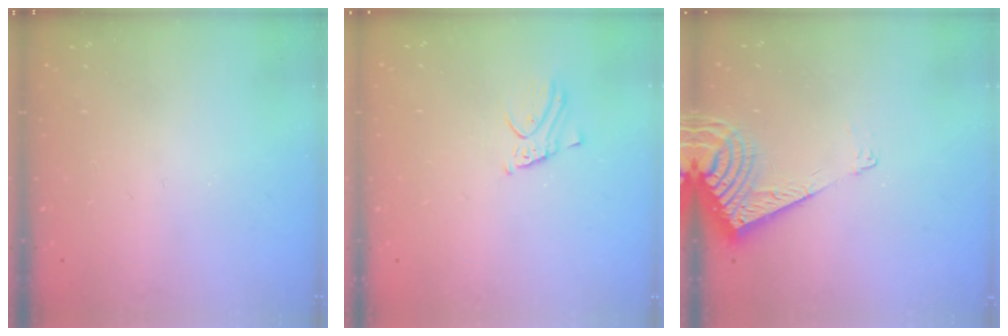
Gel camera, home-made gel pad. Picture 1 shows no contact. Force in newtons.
{"total": 2.8, "press": 2.8, "slide": 0.1}
{"total": 9.1, "press": 9.1, "slide": 1.2}